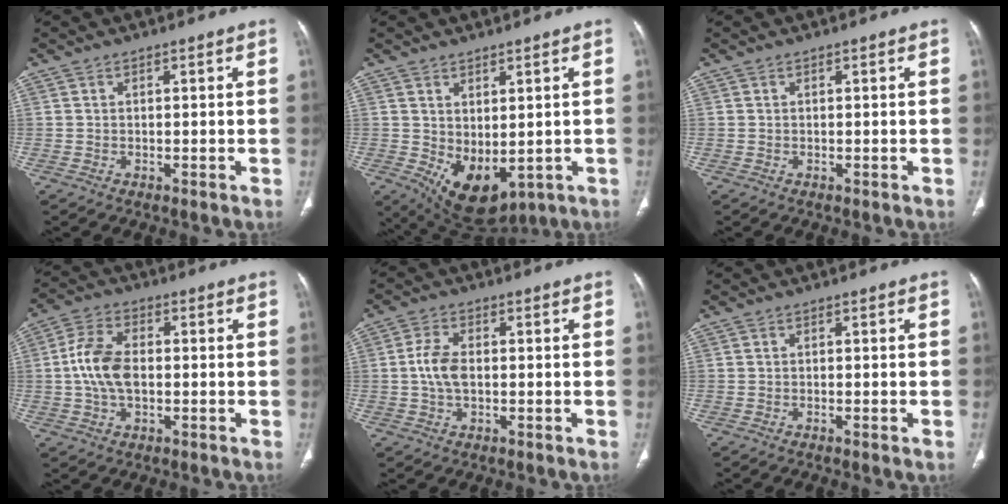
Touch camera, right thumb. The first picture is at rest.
{"total": 9.3, "force": [-1.0, 5.3, 7.6], "torque": [-0.110, -0.010, 0.016]}
{"total": 0.0}
{"total": 9.1, "force": [-0.3, 5.4, 7.4], "torque": [-0.148, 0.015, -0.009]}
{"total": 5.4, "force": [-0.2, 3.1, 4.4], "torque": [-0.092, 0.008, -0.007]}
{"total": 0.8, "force": [-0.4, 0.0, 0.7], "torque": [-0.016, -0.002, -0.009]}